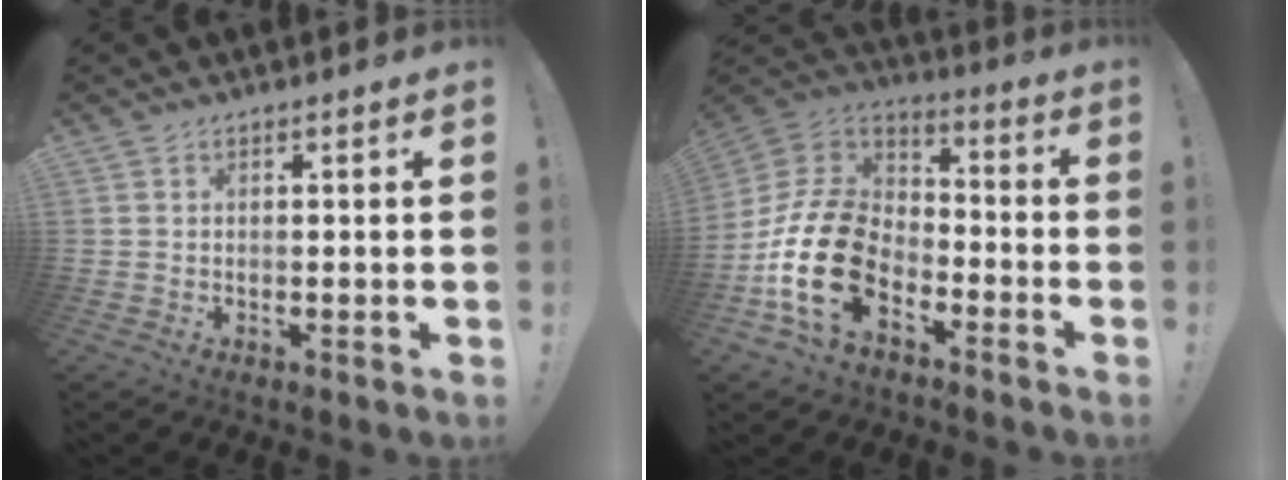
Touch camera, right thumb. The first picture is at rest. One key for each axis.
{"total": 20.6, "fx": -7.9, "fy": 12.7, "fz": 14.1, "tx": -0.290, "ty": 0.045, "tz": -0.125}